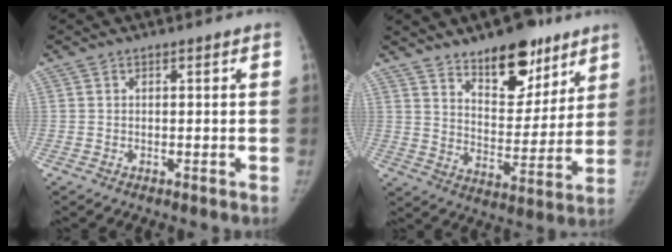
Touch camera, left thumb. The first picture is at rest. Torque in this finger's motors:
{"motor_torque": [0.60, -0.02, 0.02, -0.34, 0.04]}